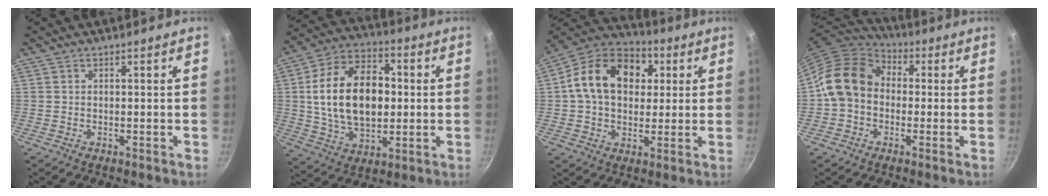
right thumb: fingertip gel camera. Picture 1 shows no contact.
{"total": 20.2, "force": [1.1, 13.0, 15.4], "torque": [-0.239, 0.016, 0.018]}
{"total": 17.3, "force": [3.5, 12.6, 11.3], "torque": [-0.165, 0.022, 0.040]}
{"total": 11.8, "force": [-0.5, 9.4, 7.1], "torque": [-0.107, 0.035, -0.031]}